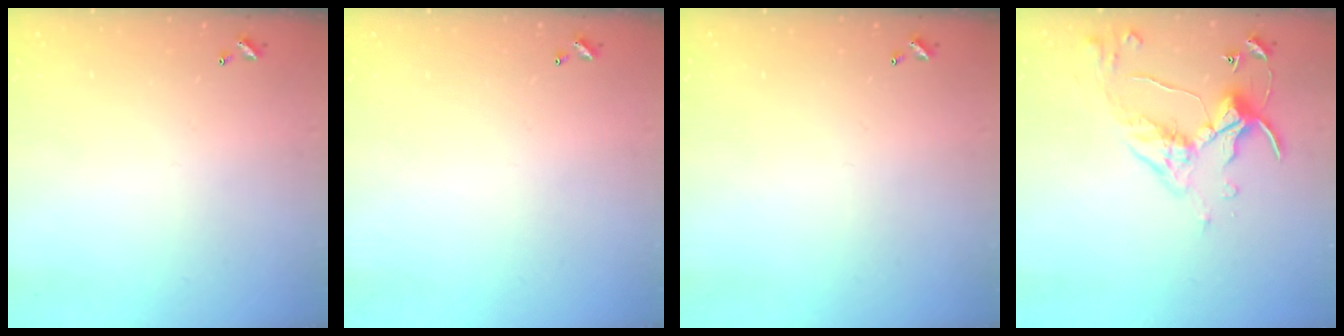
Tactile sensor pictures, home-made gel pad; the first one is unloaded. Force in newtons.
{"total": 0.0}
{"total": 0.0}
{"total": 5.7, "press": 5.7, "slide": 0.7}